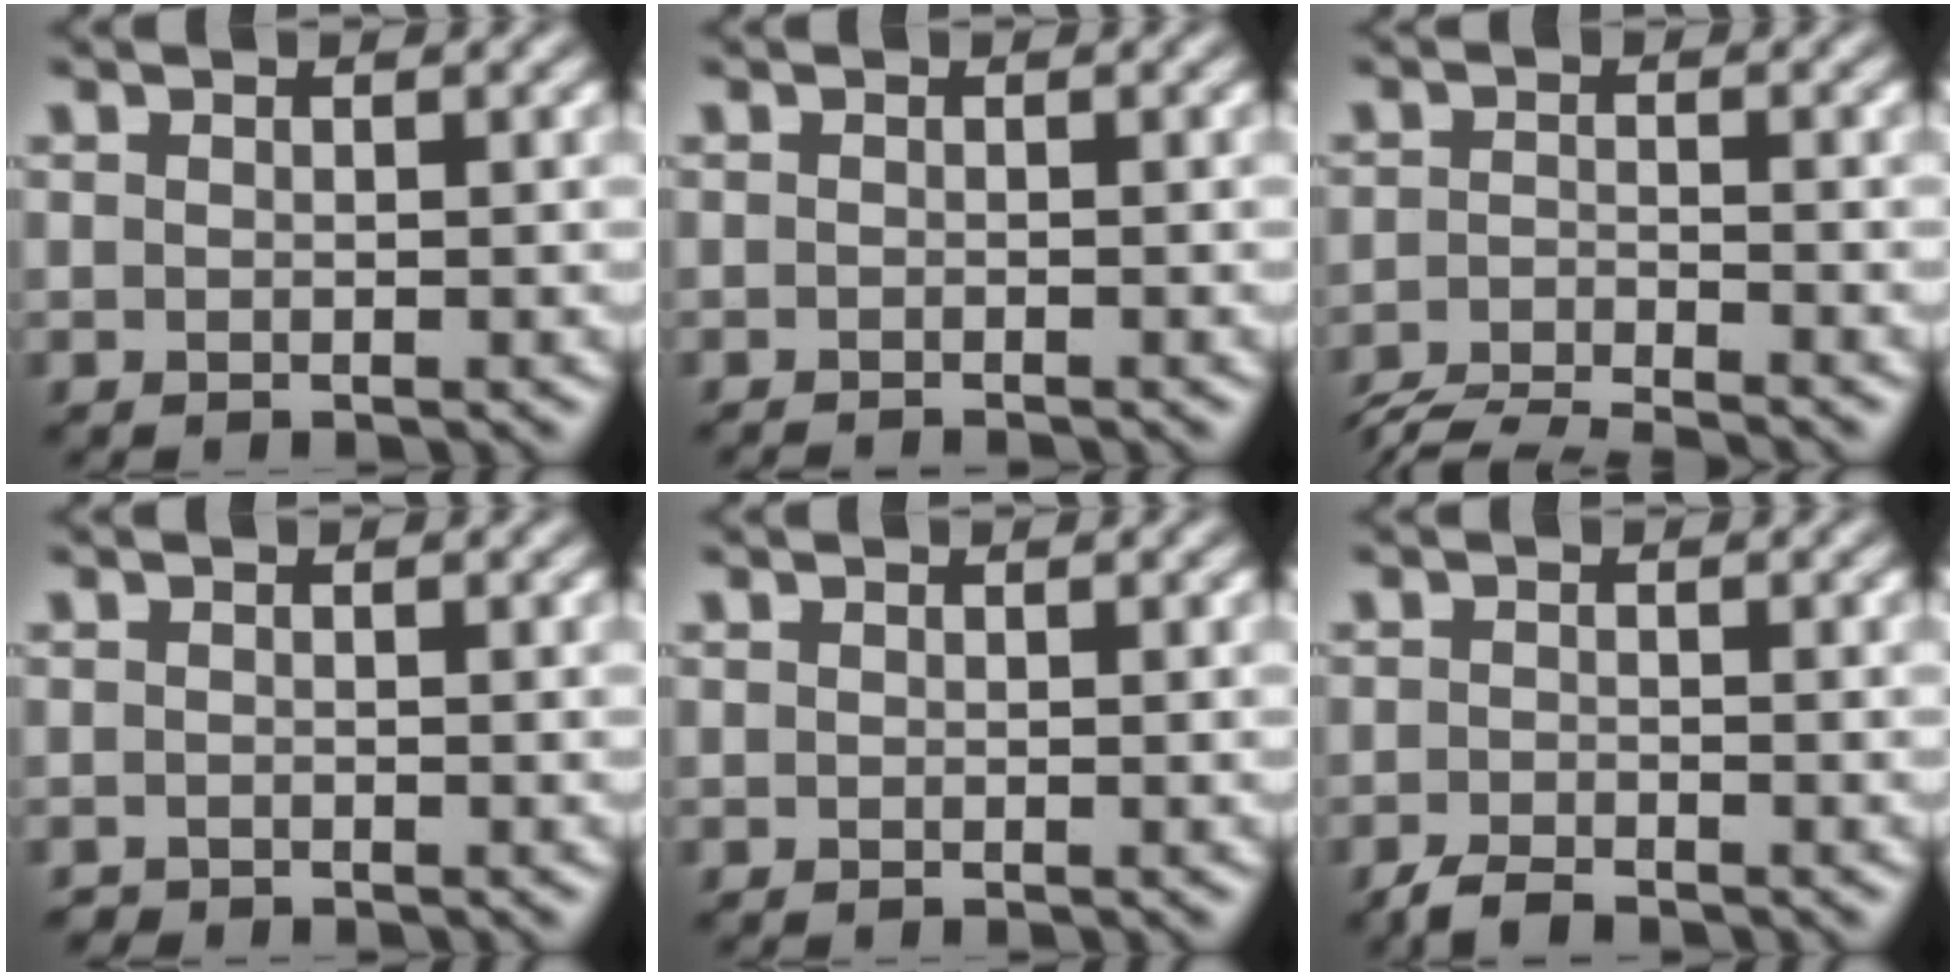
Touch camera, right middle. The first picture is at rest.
{"total": 1.3, "force": [-1.1, 0.2, 0.5], "torque": [0.005, -0.004, -0.018]}
{"total": 5.6, "force": [-5.2, 0.7, 1.8], "torque": [-0.037, -0.019, -0.091]}
{"total": 0.6, "force": [-0.6, 0.0, -0.1], "torque": [0.003, -0.003, -0.012]}
{"total": 0.0}
{"total": 2.0, "force": [-1.7, 0.4, 0.9], "torque": [-0.021, -0.003, -0.038]}